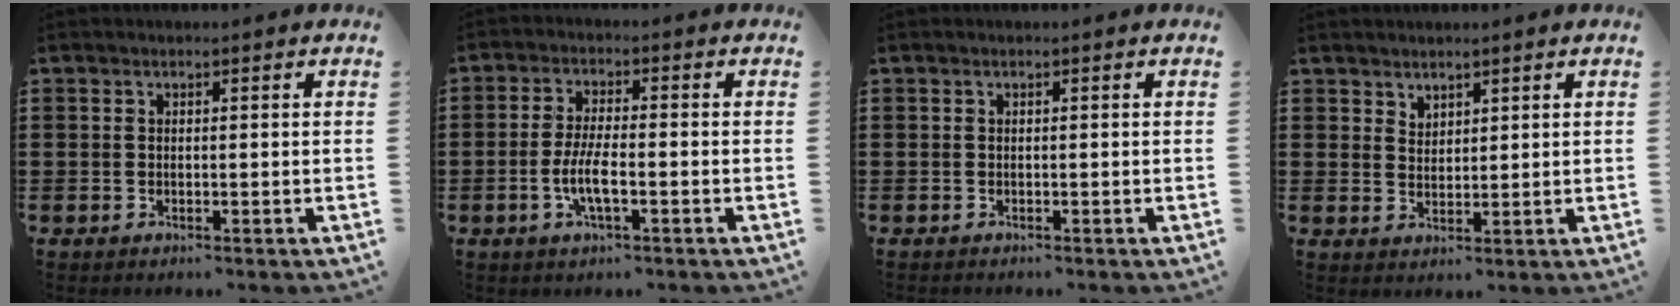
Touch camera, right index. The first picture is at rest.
{"total": 5.1, "force": [-1.8, 1.1, 4.6], "torque": [-0.105, -0.007, -0.040]}
{"total": 0.0}
{"total": 1.8, "force": [1.6, 0.8, 0.0], "torque": [-0.003, 0.003, 0.032]}